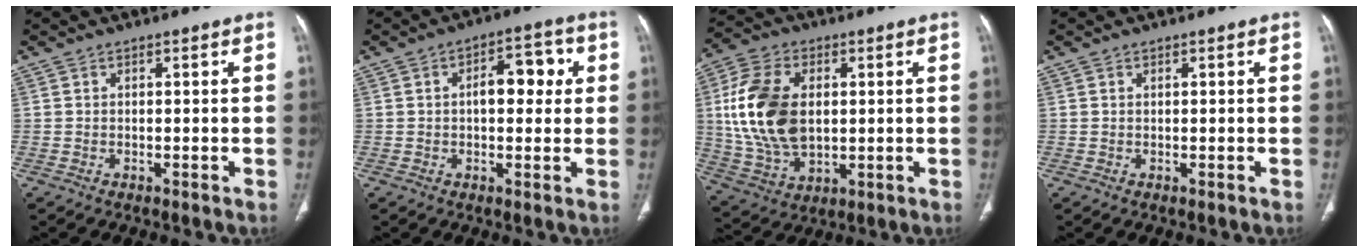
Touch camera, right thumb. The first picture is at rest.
{"total": 8.4, "force": [1.3, 4.7, 6.9], "torque": [-0.070, 0.021, 0.016]}
{"total": 17.4, "force": [2.1, 11.1, 13.3], "torque": [-0.255, -0.006, 0.047]}
{"total": 0.0}